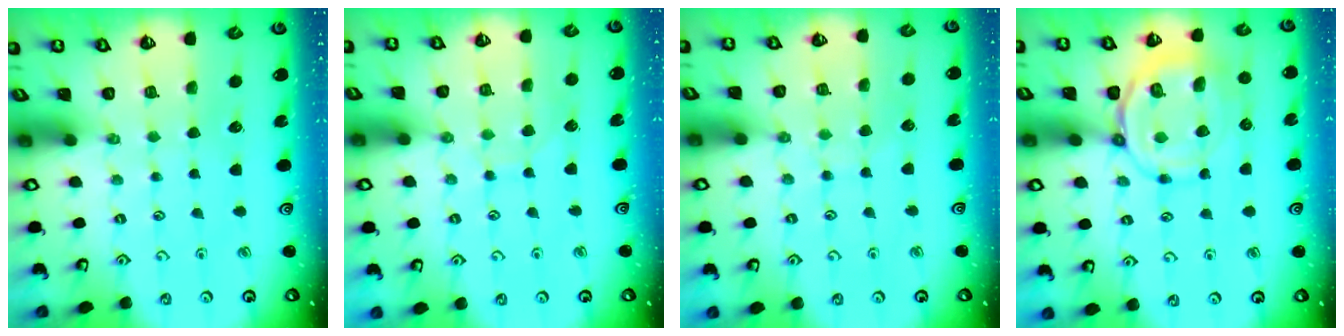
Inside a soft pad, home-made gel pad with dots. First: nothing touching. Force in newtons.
{"total": 6.3, "press": 6.3, "slide": 0.2}
{"total": 5.9, "press": 5.9, "slide": 0.6}
{"total": 11.4, "press": 11.3, "slide": 1.1}